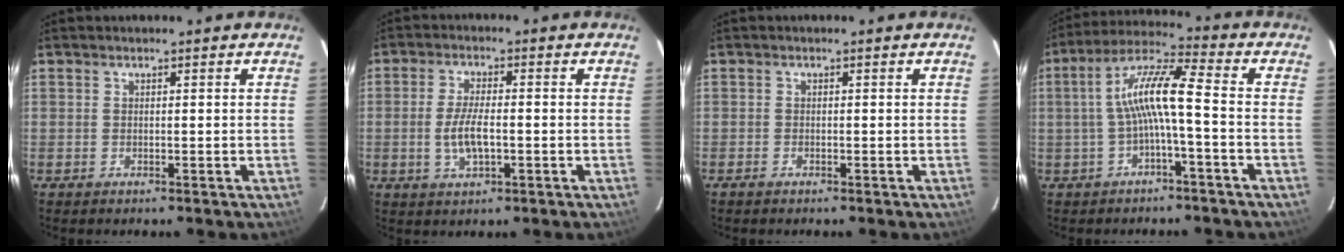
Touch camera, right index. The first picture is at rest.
{"total": 6.2, "force": [-1.2, 2.3, 5.6], "torque": [-0.114, -0.001, -0.021]}
{"total": 0.8, "force": [-0.7, 0.4, 0.1], "torque": [-0.005, 0.000, -0.014]}
{"total": 8.9, "force": [-1.5, 0.7, 8.8], "torque": [-0.187, 0.022, -0.028]}